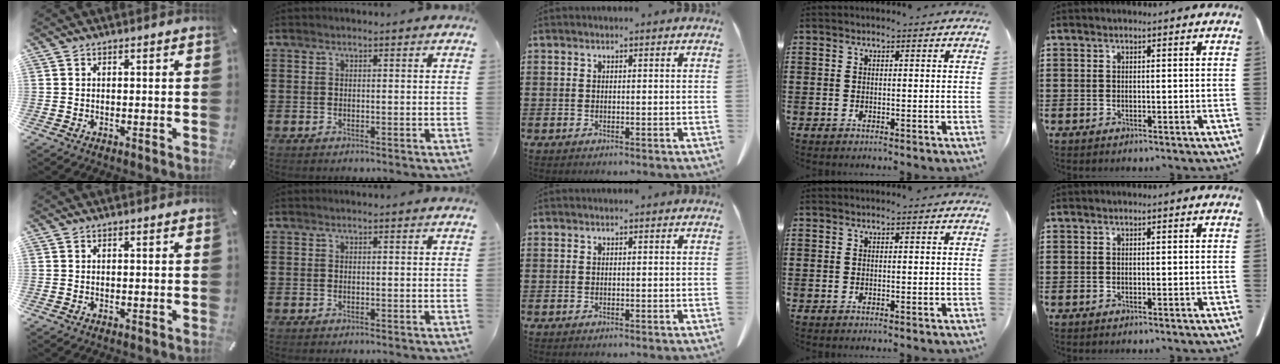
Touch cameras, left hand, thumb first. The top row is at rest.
{}